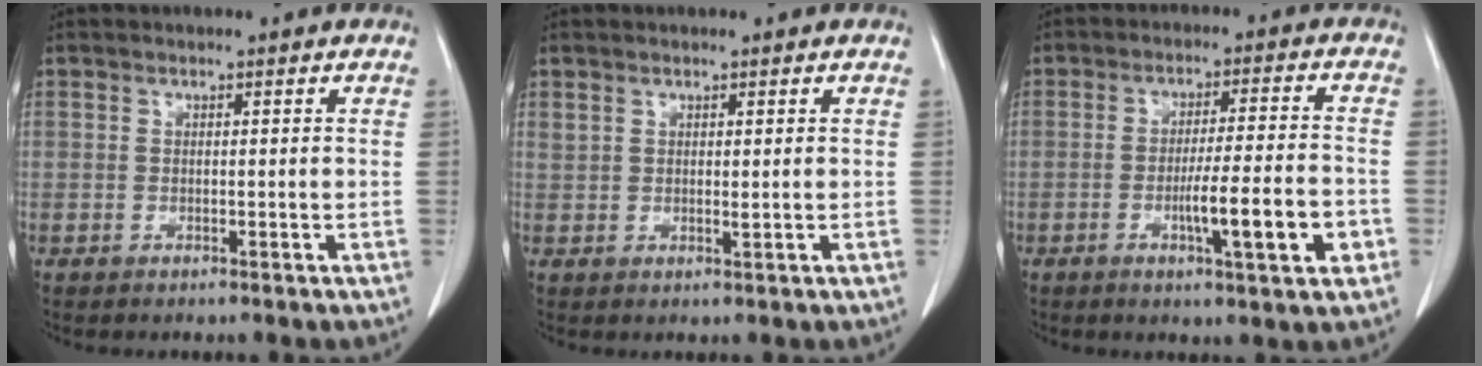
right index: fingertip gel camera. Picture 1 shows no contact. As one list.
[{"total": 1.3, "force": [0.8, 0.5, 0.9], "torque": [-0.024, -0.004, 0.021]}, {"total": 9.5, "force": [-3.1, 0.6, 8.9], "torque": [-0.141, -0.003, -0.047]}]